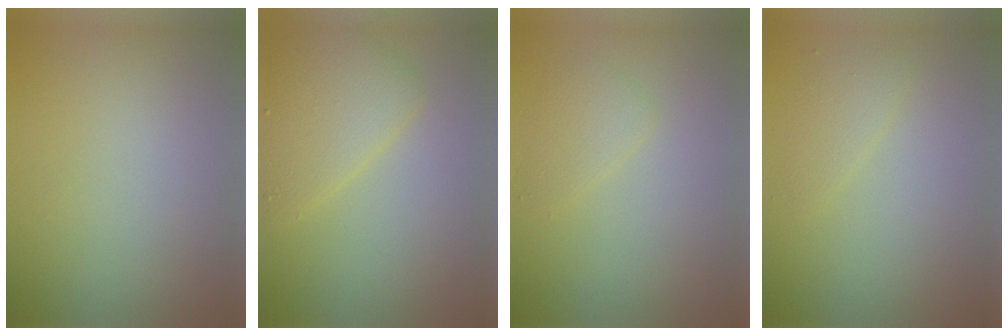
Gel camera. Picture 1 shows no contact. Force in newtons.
{"total": 3.8, "press": 3.8, "slide": 0.2}
{"total": 1.6, "press": 1.6, "slide": 0.0}
{"total": 1.3, "press": 1.3, "slide": 0.0}